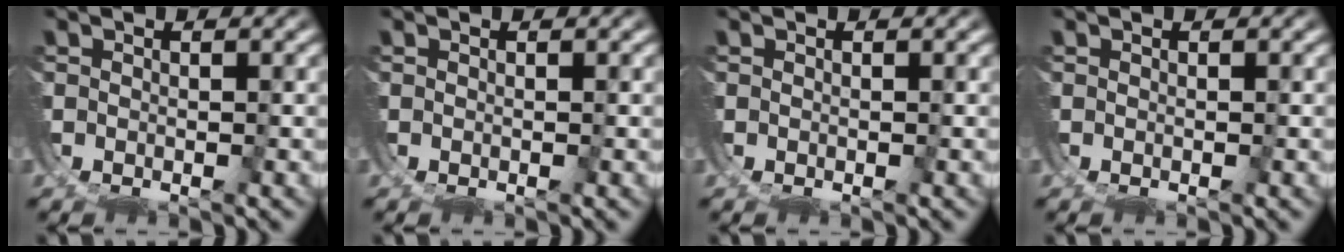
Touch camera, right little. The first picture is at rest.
{"total": 0.0}
{"total": 0.0}
{"total": 0.0}